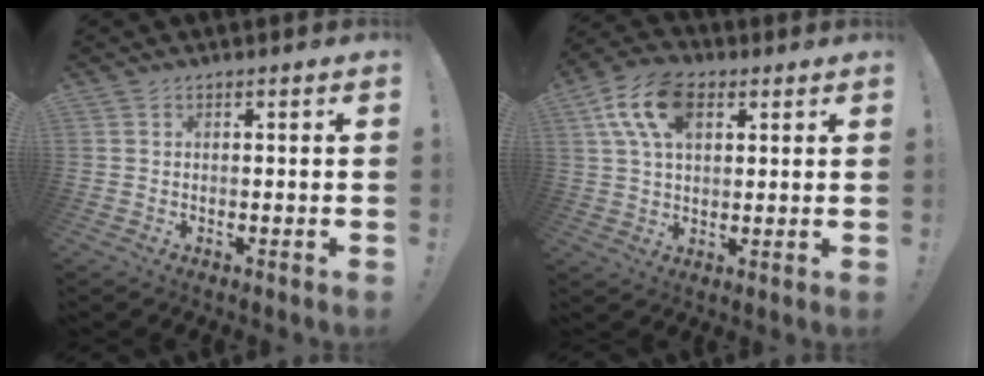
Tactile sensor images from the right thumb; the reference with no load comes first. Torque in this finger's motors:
{"motor_torque": [0.52, 0.96, 0.56, -0.29, 0.09]}